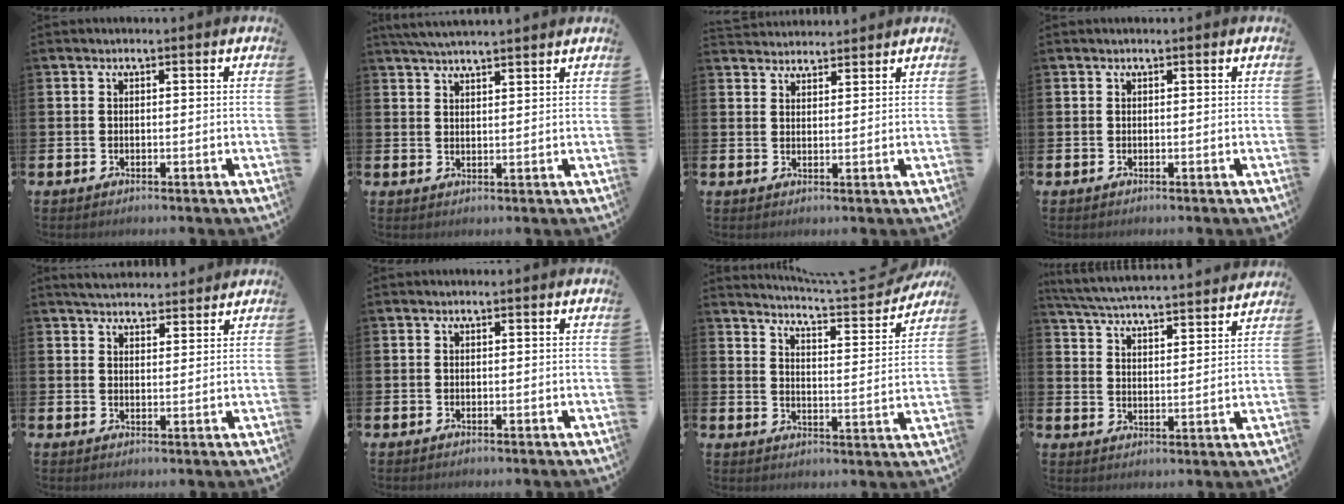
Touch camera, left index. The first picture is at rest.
{"total": 3.7, "force": [3.6, -0.2, 0.8], "torque": [-0.018, -0.009, 0.065]}
{"total": 2.8, "force": [2.7, 0.4, -0.2], "torque": [-0.001, -0.011, 0.051]}
{"total": 0.0}
{"total": 4.0, "force": [3.9, 0.8, 0.3], "torque": [-0.014, -0.017, 0.072]}
{"total": 0.0}
{"total": 5.1, "force": [5.0, -0.6, 1.0], "torque": [-0.032, -0.049, 0.081]}
{"total": 5.5, "force": [5.4, 0.2, 1.0], "torque": [-0.043, -0.045, 0.091]}